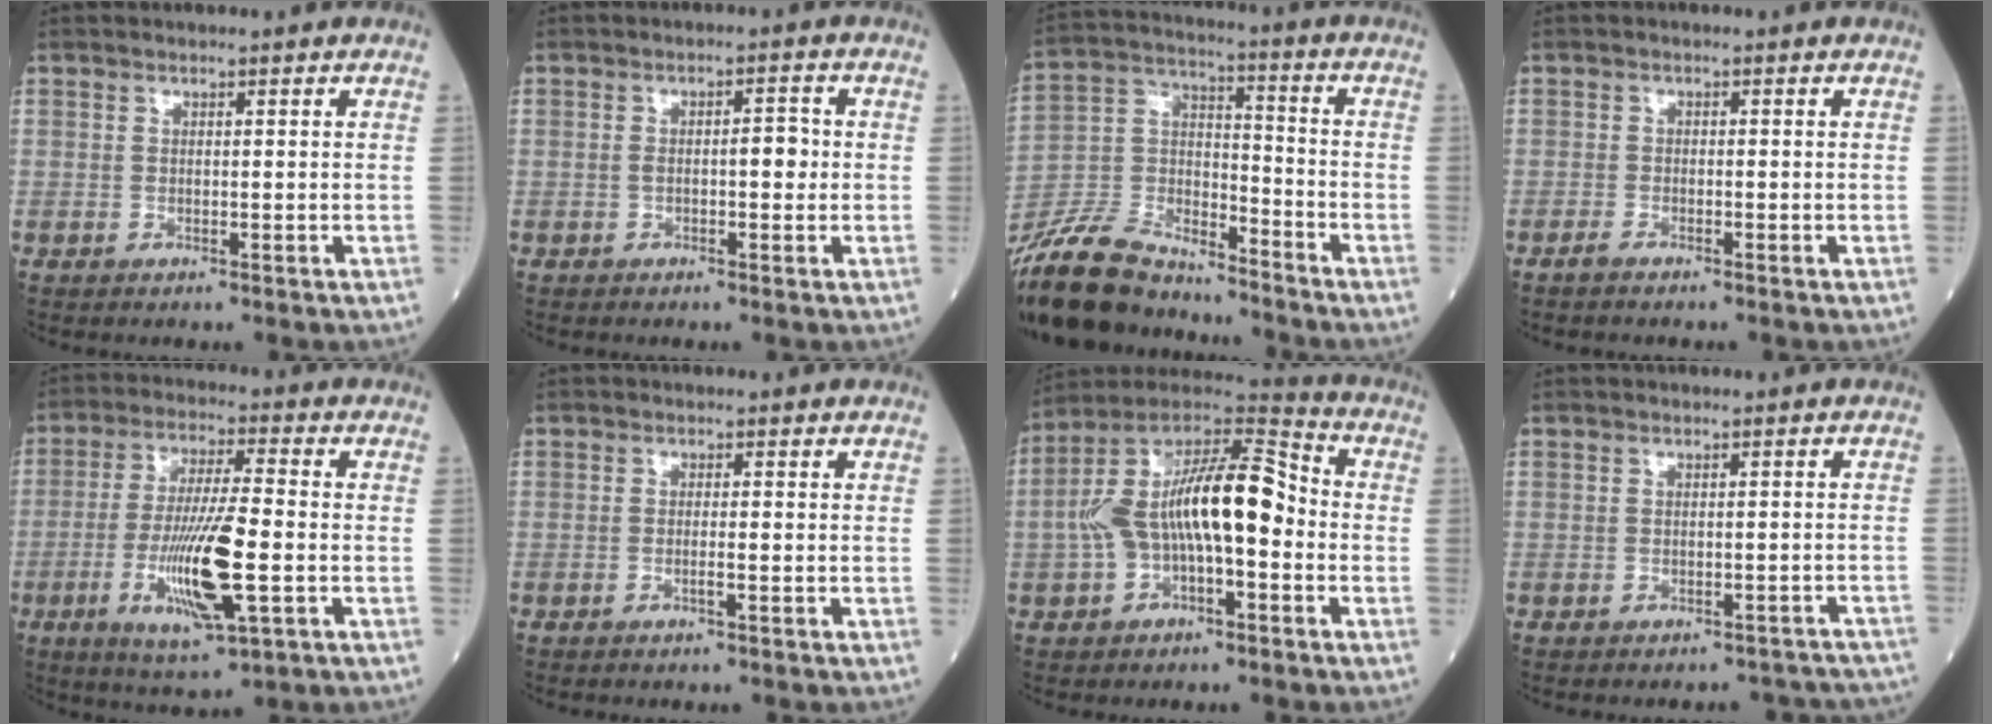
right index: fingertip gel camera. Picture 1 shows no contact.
{"total": 3.7, "force": [-0.3, 1.5, 3.4], "torque": [-0.067, 0.015, -0.005]}
{"total": 19.6, "force": [-17.2, 6.2, 6.9], "torque": [-0.174, 0.010, -0.316]}
{"total": 1.8, "force": [-1.4, 0.7, 0.9], "torque": [-0.033, -0.003, -0.026]}
{"total": 14.1, "force": [-3.7, 2.3, 13.4], "torque": [-0.262, -0.014, -0.062]}
{"total": 1.4, "force": [-0.6, 0.2, 1.3], "torque": [-0.029, -0.001, -0.011]}
{"total": 17.0, "force": [-1.0, 6.1, 15.8], "torque": [-0.305, 0.048, -0.018]}
{"total": 9.5, "force": [-8.3, 4.3, 1.7], "torque": [-0.016, 0.029, -0.084]}